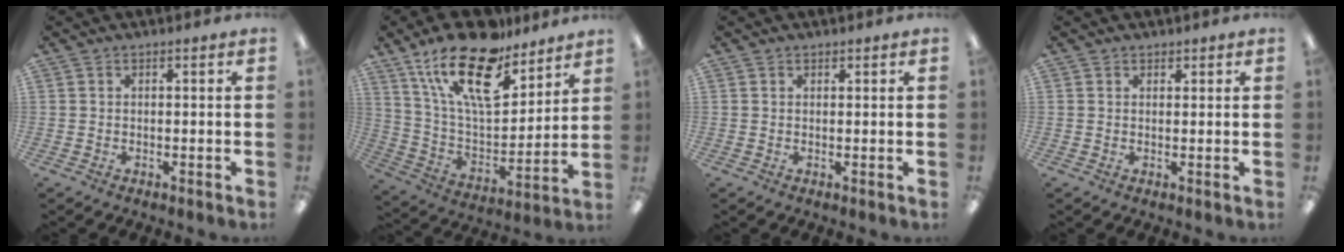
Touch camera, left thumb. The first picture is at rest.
{"total": 22.3, "force": [15.1, 9.4, 13.5], "torque": [-0.251, -0.086, 0.265]}
{"total": 0.8, "force": [0.7, 0.3, 0.0], "torque": [0.000, 0.000, 0.014]}
{"total": 1.3, "force": [1.1, 0.7, 0.0], "torque": [0.001, 0.000, 0.020]}